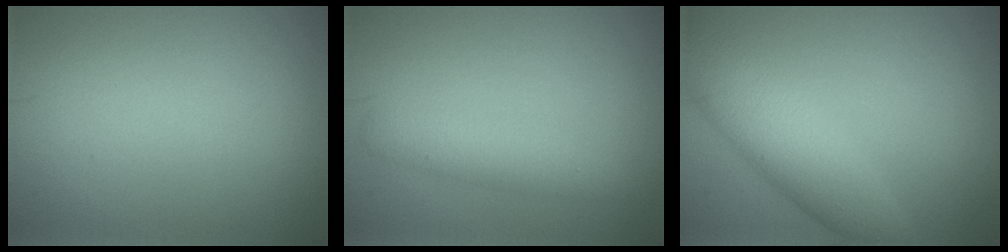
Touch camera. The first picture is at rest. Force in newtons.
{"total": 2.5, "press": 2.5, "slide": 0.0}
{"total": 5.1, "press": 5.1, "slide": 0.1}